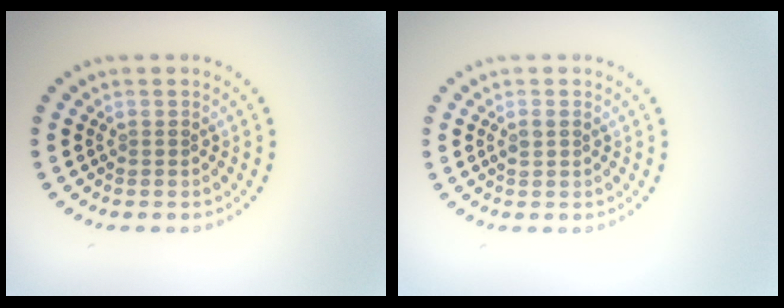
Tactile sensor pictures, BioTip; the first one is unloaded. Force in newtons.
{"total": 1.0, "press": 0.9, "slide": 0.3}